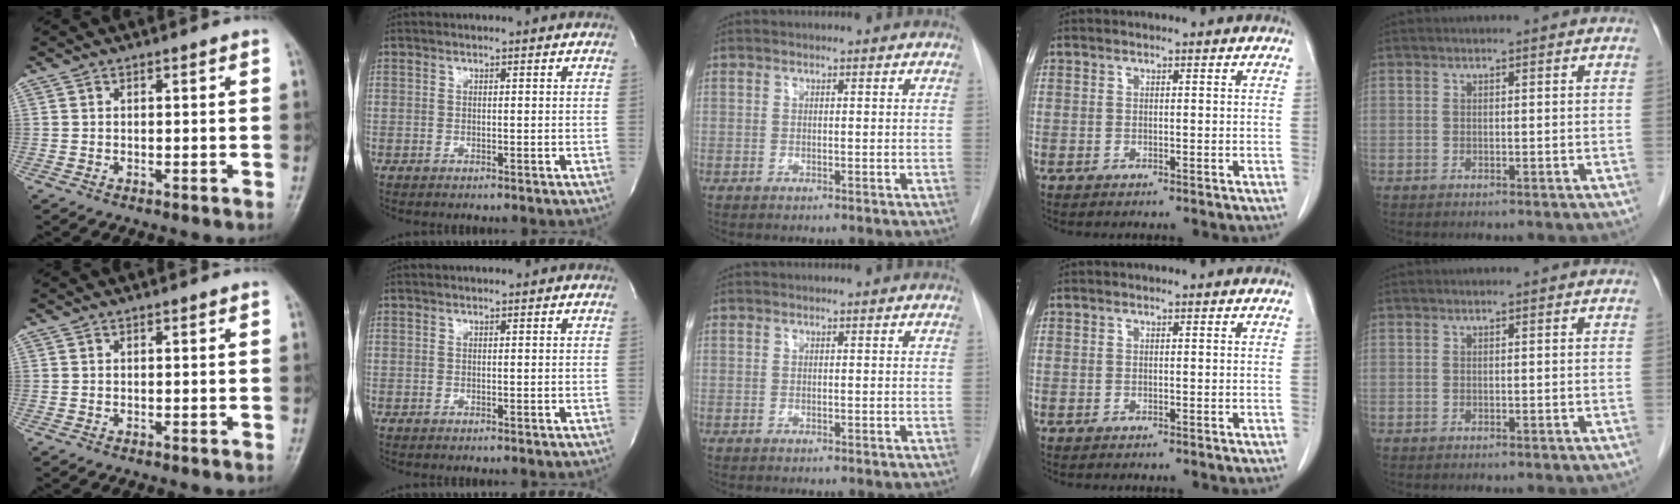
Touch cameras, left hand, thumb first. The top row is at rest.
{}